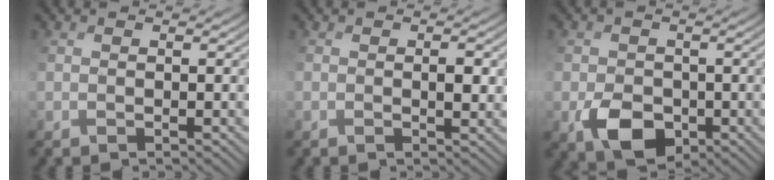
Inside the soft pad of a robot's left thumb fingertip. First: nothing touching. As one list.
[{"total": 2.6, "force": [0.4, 1.3, 2.2], "torque": [-0.040, 0.000, 0.011]}, {"total": 4.8, "force": [-1.4, 3.6, 2.9], "torque": [-0.058, -0.007, -0.025]}]